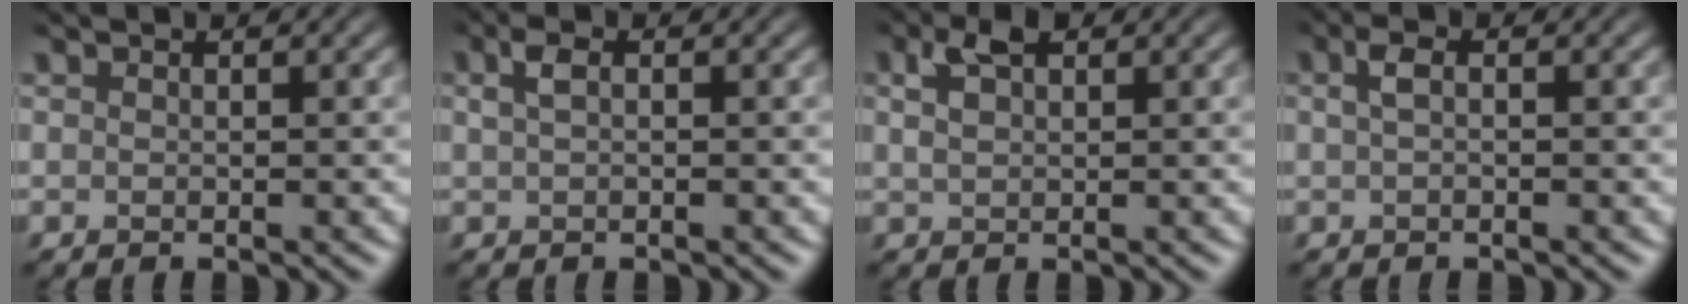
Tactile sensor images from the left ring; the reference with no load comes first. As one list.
[{"total": 1.6, "force": [0.5, 0.7, 1.3], "torque": [-0.029, 0.007, 0.007]}, {"total": 2.8, "force": [1.3, 1.5, 1.9], "torque": [-0.038, 0.005, 0.024]}, {"total": 1.4, "force": [0.2, 0.6, 1.3], "torque": [-0.029, 0.005, 0.001]}]